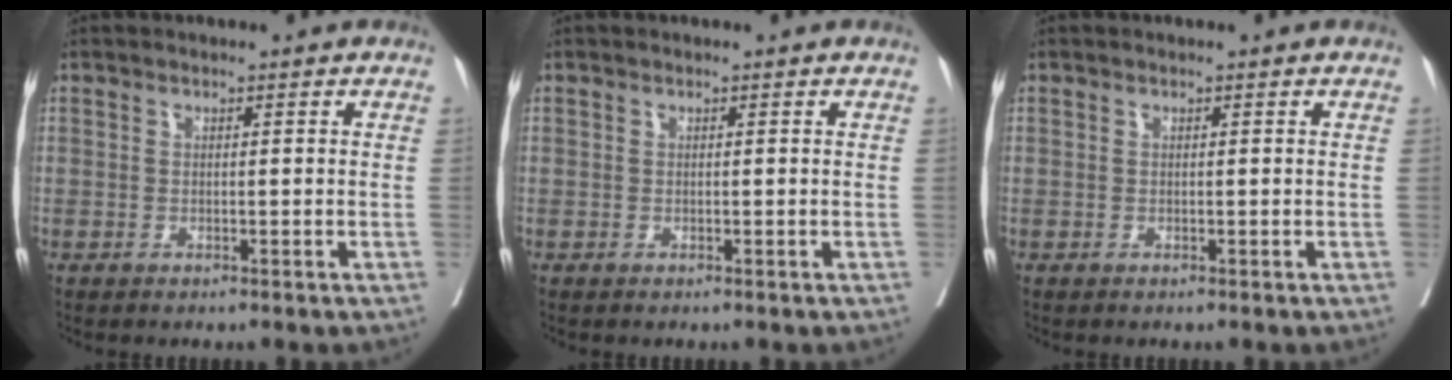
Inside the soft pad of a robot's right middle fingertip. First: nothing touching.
{"total": 0.0}
{"total": 0.0}